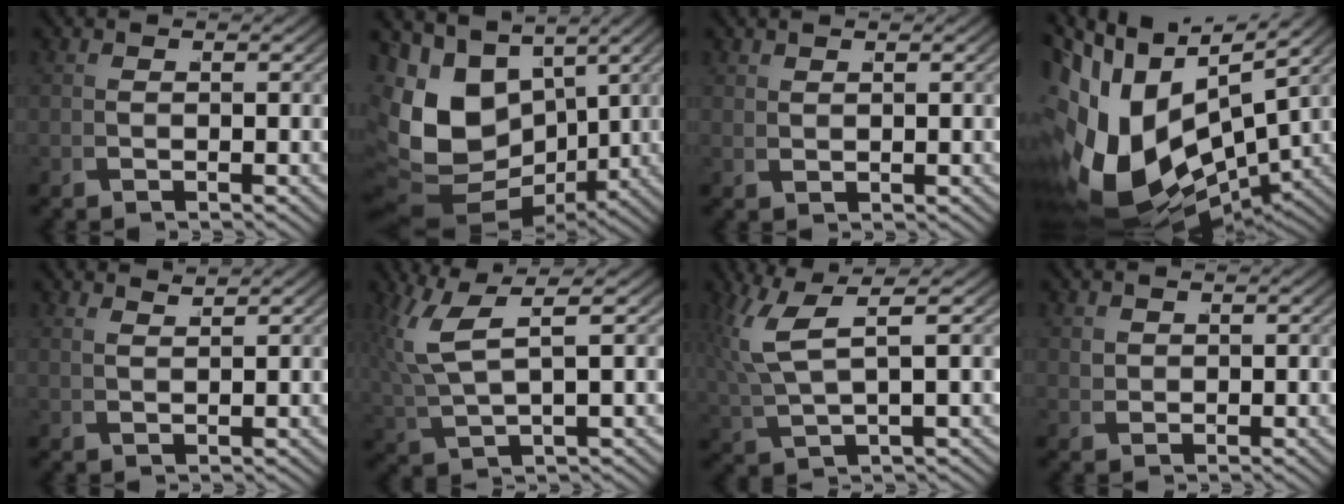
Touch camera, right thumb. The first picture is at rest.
{"total": 16.1, "force": [-1.0, 12.2, 10.5], "torque": [-0.233, -0.066, 0.014]}
{"total": 1.1, "force": [1.1, 0.0, 0.0], "torque": [0.003, -0.001, 0.032]}
{"total": 20.5, "force": [-3.5, 14.9, 13.7], "torque": [-0.293, -0.085, -0.018]}
{"total": 2.4, "force": [2.4, -0.5, 0.4], "torque": [-0.002, 0.006, 0.051]}
{"total": 6.4, "force": [2.6, 3.1, 4.9], "torque": [-0.109, -0.003, 0.055]}
{"total": 6.0, "force": [2.4, 2.8, 4.7], "torque": [-0.106, -0.002, 0.052]}
{"total": 1.4, "force": [1.0, 0.8, 0.5], "torque": [-0.014, -0.007, 0.031]}